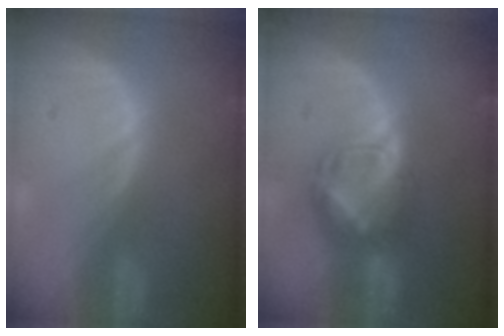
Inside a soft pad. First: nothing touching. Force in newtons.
{"total": 7.9, "press": 6.7, "slide": 4.2}